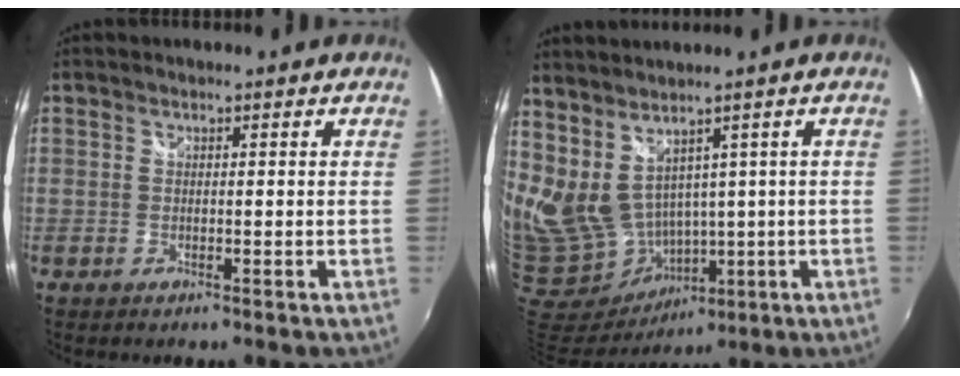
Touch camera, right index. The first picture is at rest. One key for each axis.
{"total": 15.4, "fx": 4.6, "fy": 10.6, "fz": 10.2, "tx": -0.239, "ty": -0.024, "tz": 0.133}